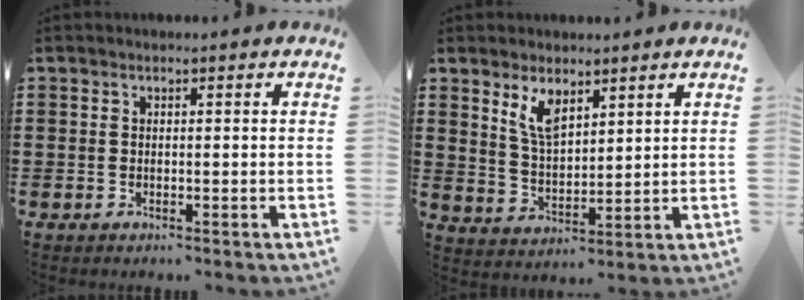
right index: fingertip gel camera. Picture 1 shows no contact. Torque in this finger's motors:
{"motor_torque": [0.23, 0.09, 0.16, 0.05]}